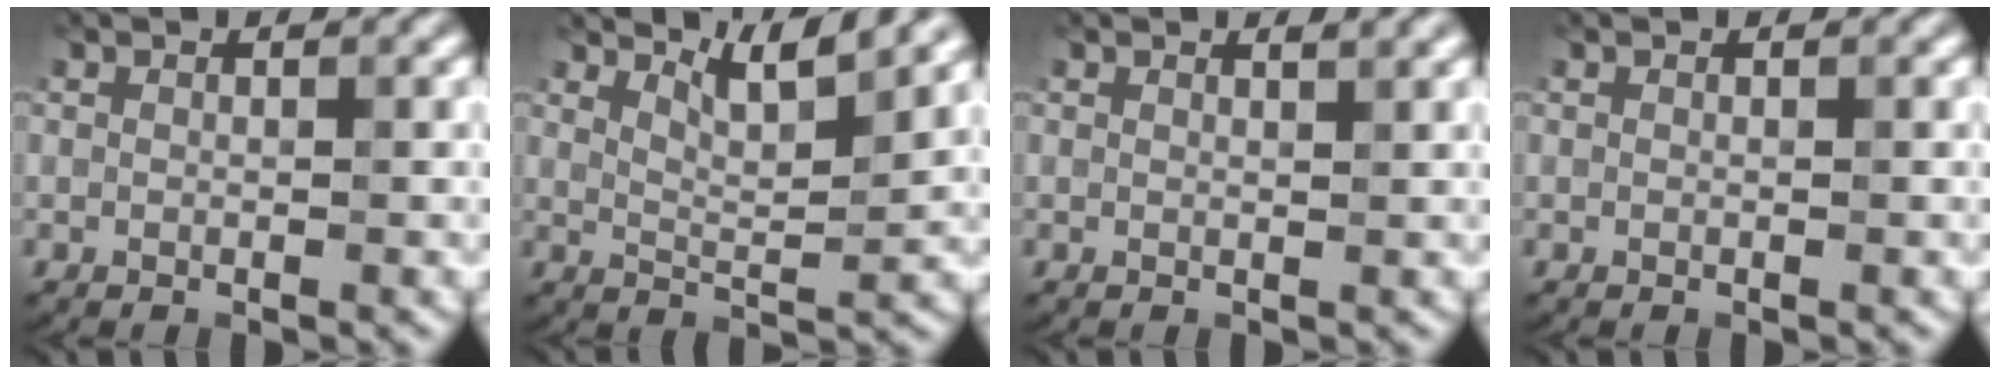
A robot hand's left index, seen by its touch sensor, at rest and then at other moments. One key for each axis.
{"total": 3.9, "fx": 3.2, "fy": 0.7, "fz": 2.2, "tx": -0.039, "ty": -0.003, "tz": 0.056}
{"total": 1.1, "fx": 0.9, "fy": 0.3, "fz": 0.5, "tx": -0.003, "ty": 0.000, "tz": 0.009}
{"total": 0.0}